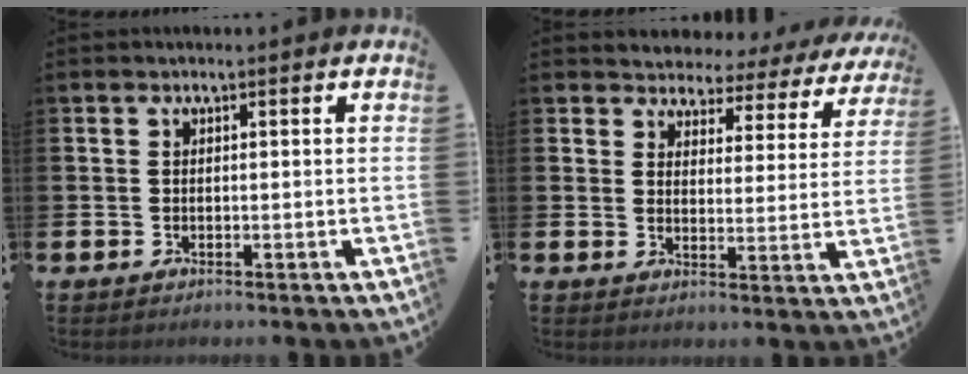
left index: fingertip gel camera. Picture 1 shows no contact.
{"total": 2.9, "force": [2.7, 1.1, -0.2], "torque": [-0.010, -0.034, 0.037]}